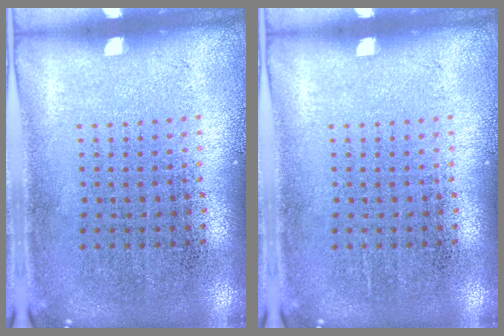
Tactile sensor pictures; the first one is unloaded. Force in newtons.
{"total": 0.0}